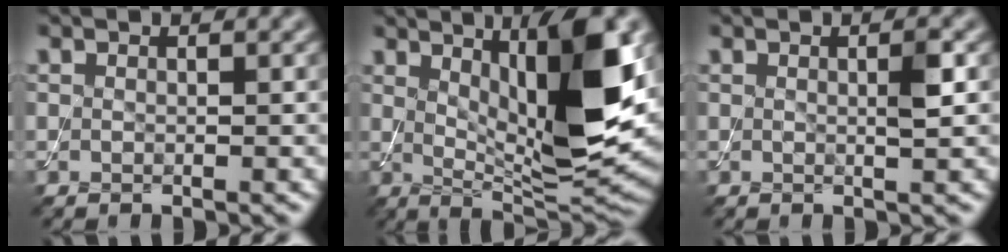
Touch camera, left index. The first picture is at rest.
{"total": 10.8, "force": [2.9, 2.6, 10.1], "torque": [-0.157, -0.014, 0.062]}
{"total": 1.6, "force": [0.3, 0.2, 1.5], "torque": [-0.025, 0.000, 0.001]}